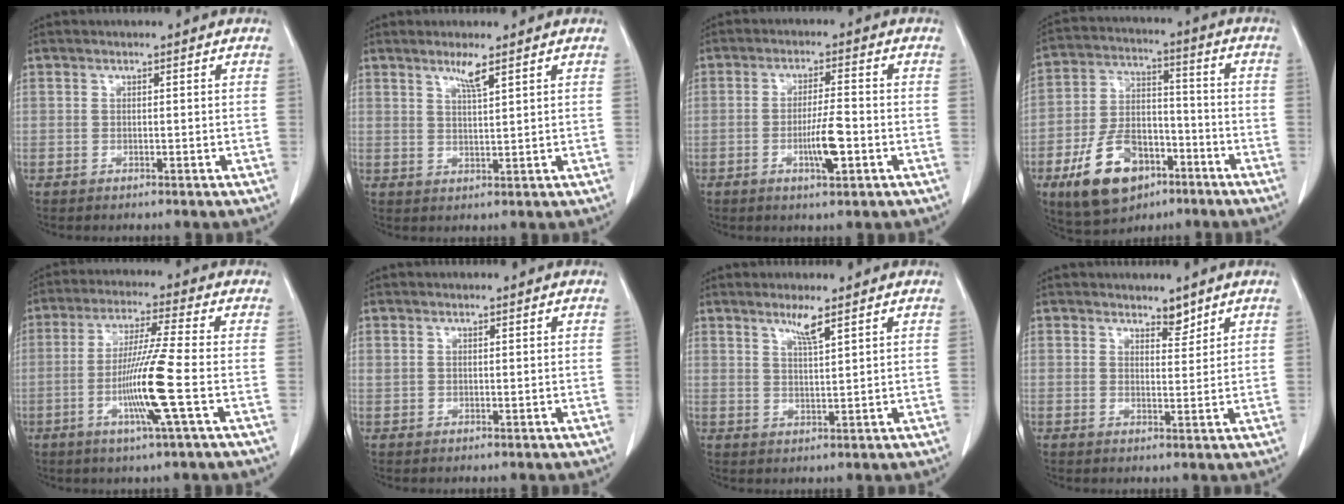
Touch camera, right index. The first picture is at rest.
{"total": 2.8, "force": [2.0, -0.3, 2.0], "torque": [-0.042, -0.004, 0.040]}
{"total": 5.6, "force": [-1.8, 0.6, 5.3], "torque": [-0.096, -0.005, -0.031]}
{"total": 13.9, "force": [-7.3, 8.1, 8.6], "torque": [-0.168, 0.012, -0.120]}
{"total": 10.5, "force": [-2.8, -1.6, 9.9], "torque": [-0.196, -0.014, -0.056]}
{"total": 0.6, "force": [0.4, 0.3, 0.3], "torque": [-0.010, 0.002, 0.010]}
{"total": 3.1, "force": [2.2, -0.3, 2.2], "torque": [-0.045, -0.005, 0.044]}
{"total": 2.3, "force": [2.1, 0.8, 0.7], "torque": [-0.008, -0.006, 0.033]}